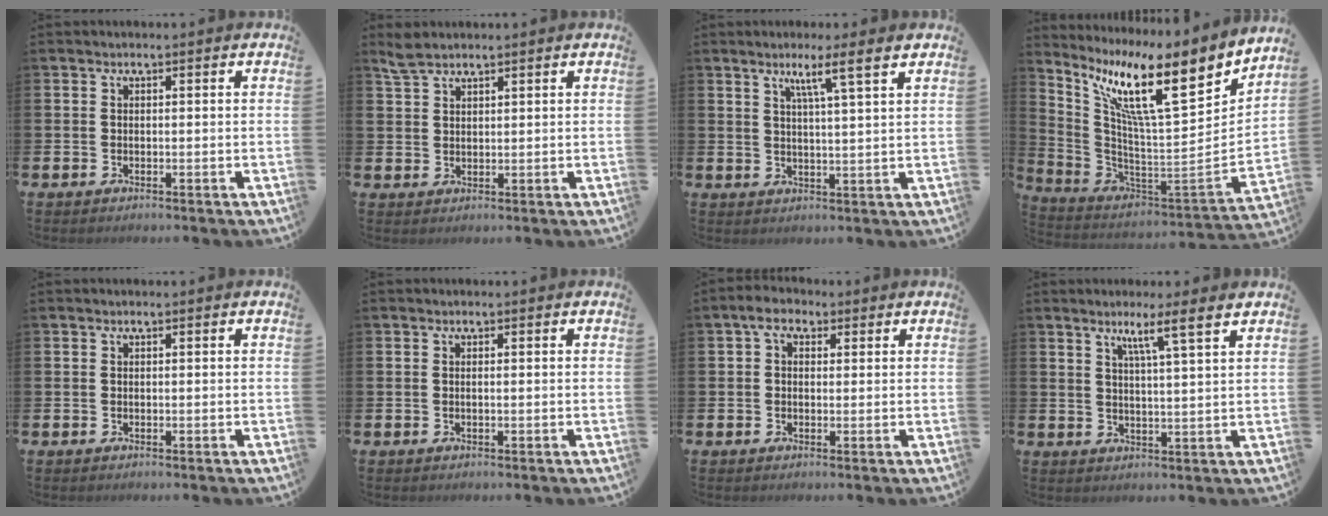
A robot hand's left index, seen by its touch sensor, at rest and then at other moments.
{"total": 3.0, "force": [2.7, 1.1, 0.8], "torque": [-0.013, -0.006, 0.050]}
{"total": 4.8, "force": [3.6, -0.5, 3.1], "torque": [-0.062, -0.017, 0.058]}
{"total": 13.3, "force": [7.8, 2.9, 10.3], "torque": [-0.202, -0.058, 0.119]}
{"total": 0.0}
{"total": 0.0}
{"total": 3.2, "force": [1.8, 2.2, 1.4], "torque": [-0.038, 0.011, 0.031]}
{"total": 4.8, "force": [3.9, -0.7, 2.7], "torque": [-0.055, -0.021, 0.062]}